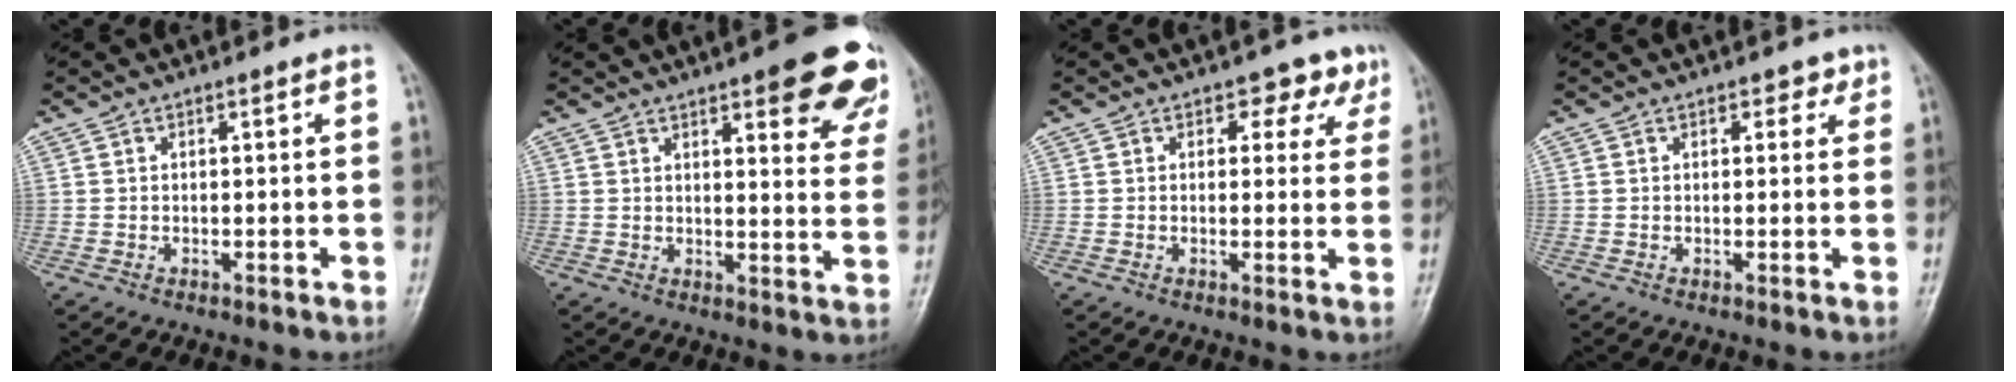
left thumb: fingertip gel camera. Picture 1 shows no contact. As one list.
[{"total": 15.9, "force": [9.5, 4.8, 11.8], "torque": [-0.109, -0.040, 0.107]}, {"total": 4.5, "force": [2.7, 3.1, 1.8], "torque": [0.014, -0.009, 0.026]}, {"total": 1.9, "force": [1.2, 1.3, 0.9], "torque": [0.007, -0.003, 0.010]}]